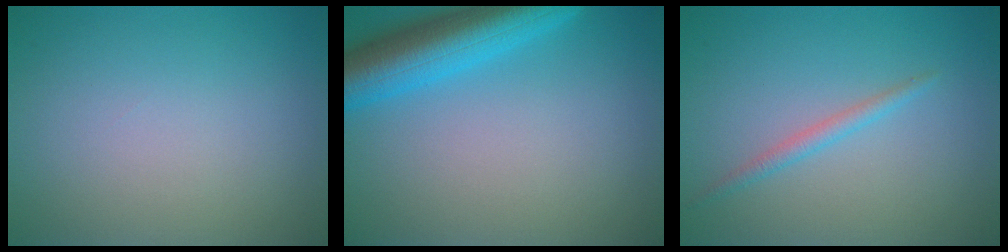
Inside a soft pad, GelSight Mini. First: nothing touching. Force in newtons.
{"total": 7.2, "press": 7.2, "slide": 0.4}
{"total": 1.3, "press": 1.3, "slide": 0.1}